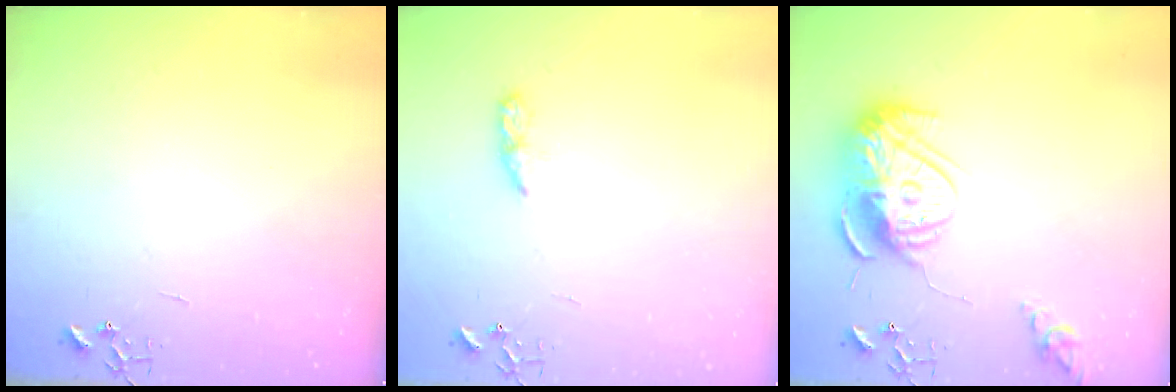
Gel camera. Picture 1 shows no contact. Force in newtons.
{"total": 5.1, "press": 5.1, "slide": 0.6}
{"total": 16.0, "press": 16.0, "slide": 1.5}